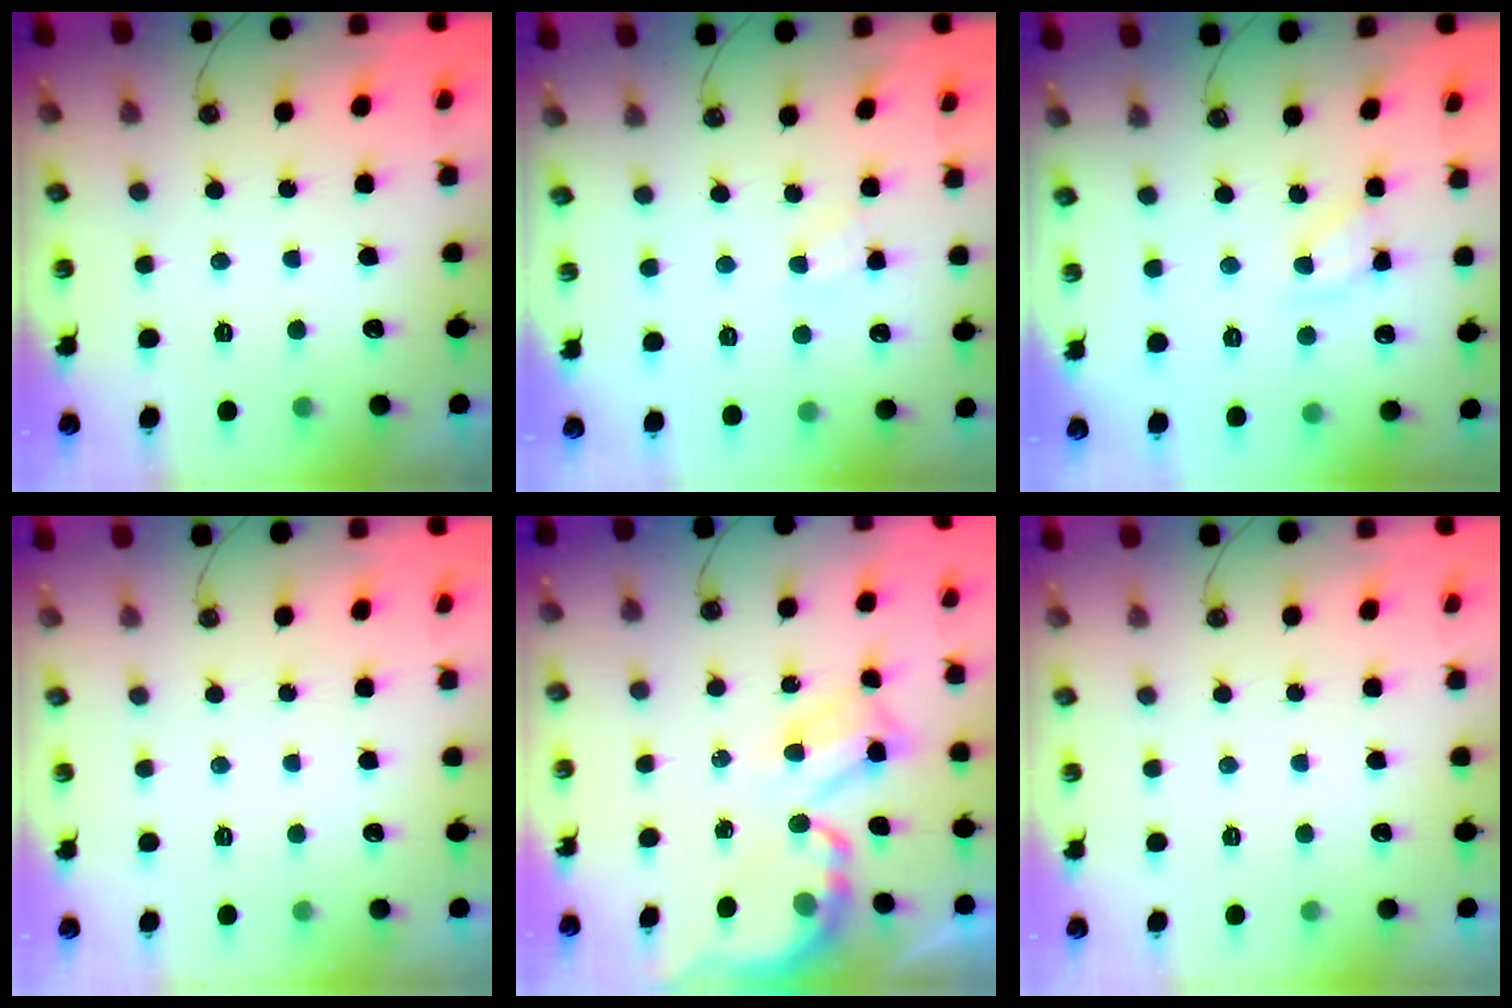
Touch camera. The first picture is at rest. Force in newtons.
{"total": 2.2, "press": 2.2, "slide": 0.2}
{"total": 9.4, "press": 9.3, "slide": 0.7}
{"total": 0.0}
{"total": 4.9, "press": 4.9, "slide": 0.3}
{"total": 0.0}